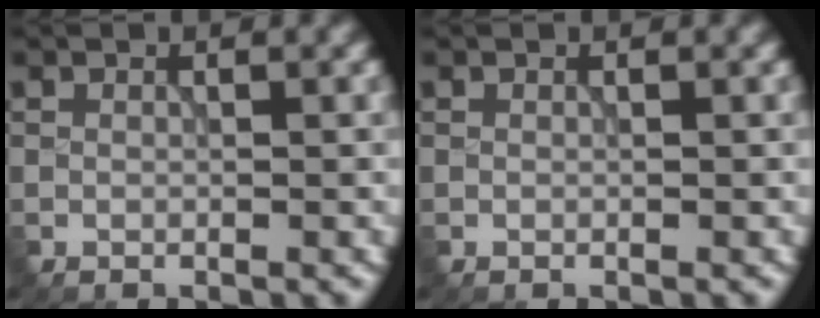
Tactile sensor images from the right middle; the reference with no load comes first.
{"total": 0.0}